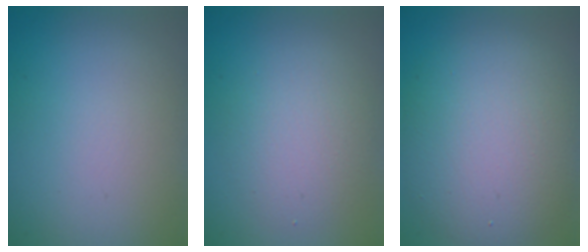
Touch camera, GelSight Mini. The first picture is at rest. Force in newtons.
{"total": 3.2, "press": 3.2, "slide": 0.1}
{"total": 7.5, "press": 7.5, "slide": 0.2}